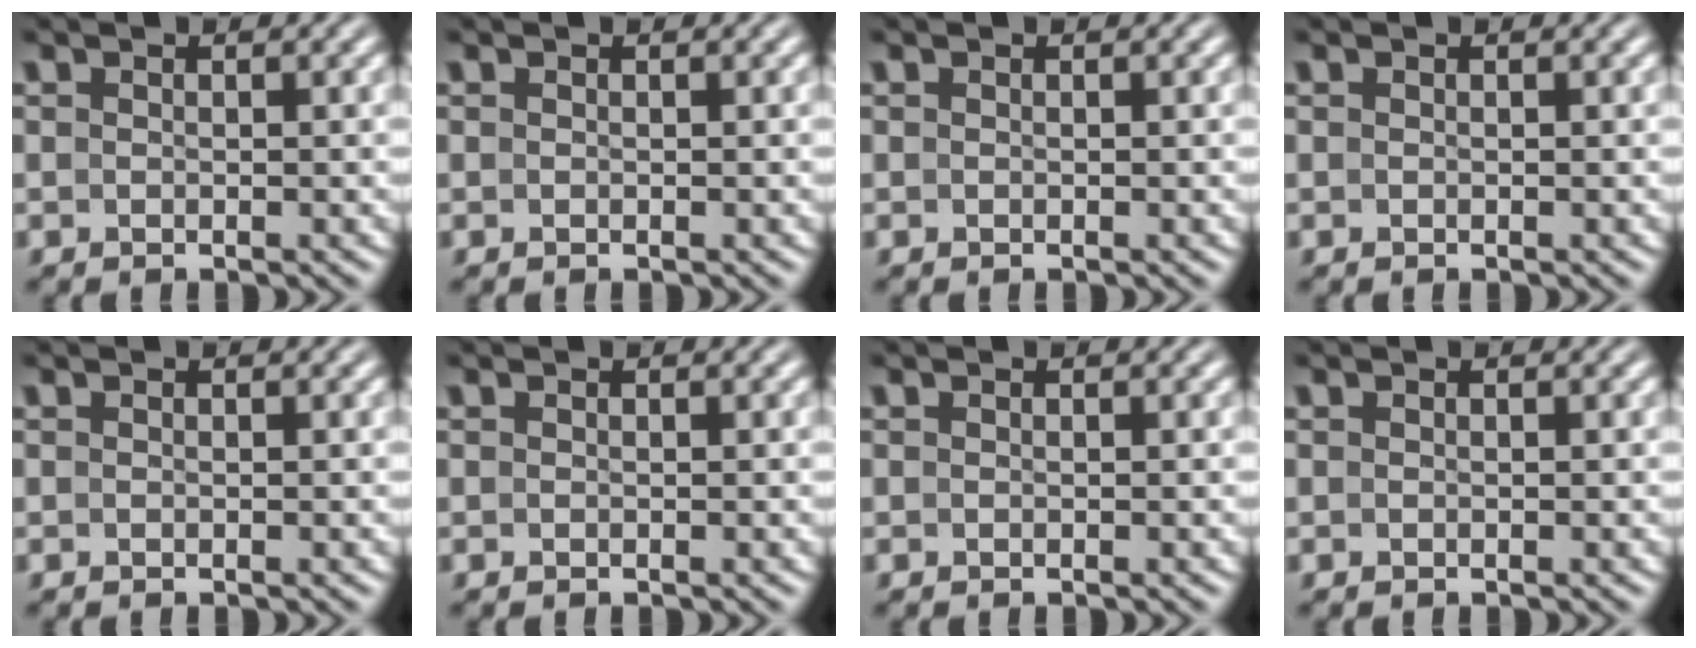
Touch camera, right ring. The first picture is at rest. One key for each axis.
{"total": 0.0}
{"total": 0.0}
{"total": 0.0}
{"total": 0.0}
{"total": 0.0}
{"total": 0.0}
{"total": 0.0}